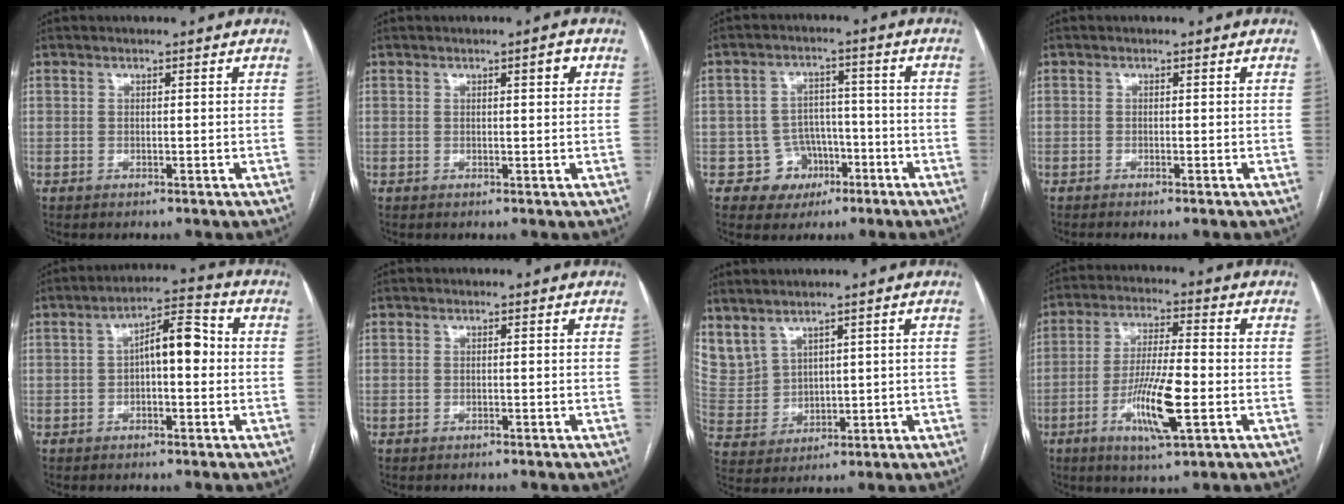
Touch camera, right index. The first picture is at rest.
{"total": 1.8, "force": [0.8, 0.3, 1.6], "torque": [-0.023, 0.002, 0.010]}
{"total": 6.1, "force": [-2.6, 5.5, 0.2], "torque": [0.012, 0.018, -0.033]}
{"total": 1.1, "force": [-0.9, -0.3, 0.6], "torque": [-0.008, 0.002, -0.013]}
{"total": 7.0, "force": [0.0, 2.3, 6.6], "torque": [-0.104, 0.033, -0.001]}
{"total": 0.0}
{"total": 9.7, "force": [6.4, 6.2, 3.8], "torque": [-0.111, 0.017, 0.160]}
{"total": 10.8, "force": [-3.4, 1.3, 10.1], "torque": [-0.192, -0.010, -0.062]}